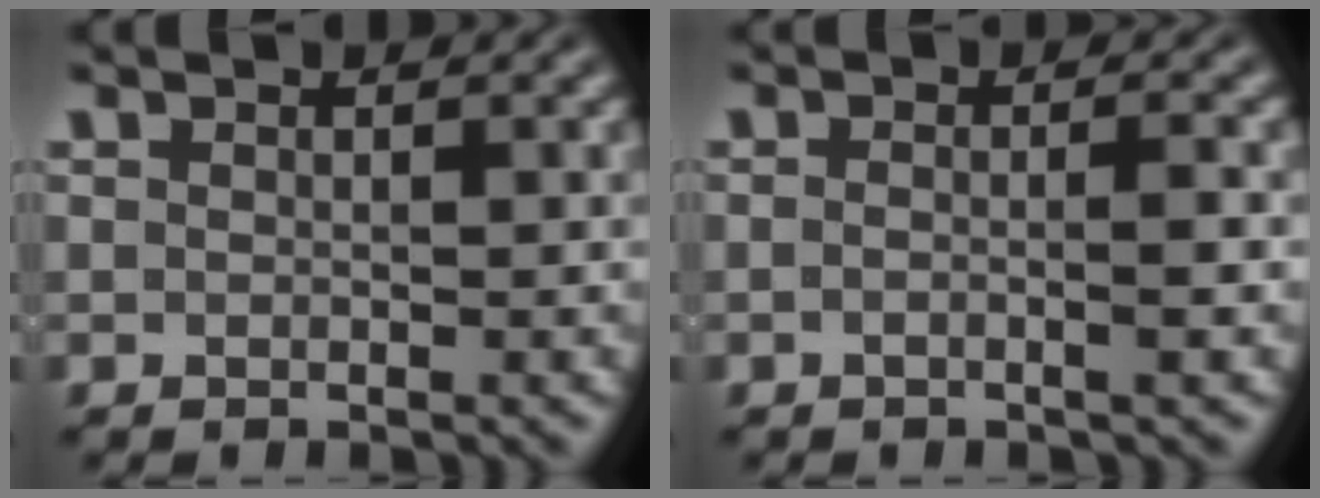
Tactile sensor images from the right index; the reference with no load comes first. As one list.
[{"total": 1.6, "force": [-0.7, -0.5, 1.4], "torque": [-0.023, 0.001, -0.013]}]